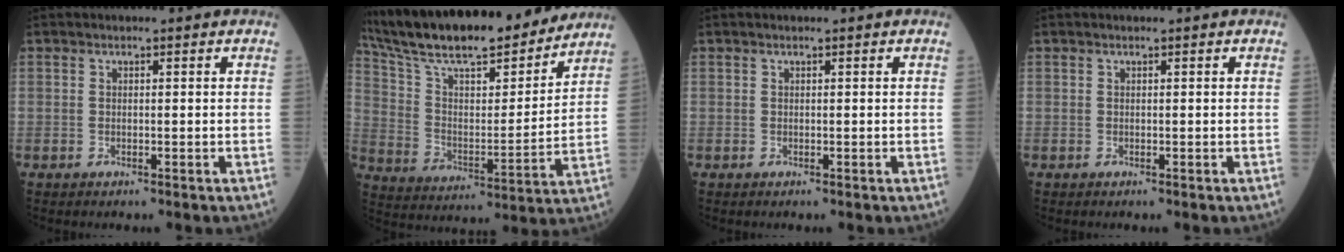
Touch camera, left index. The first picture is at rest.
{"total": 22.9, "force": [20.0, 3.4, 10.7], "torque": [-0.191, 0.001, 0.319]}
{"total": 0.0}
{"total": 0.0}